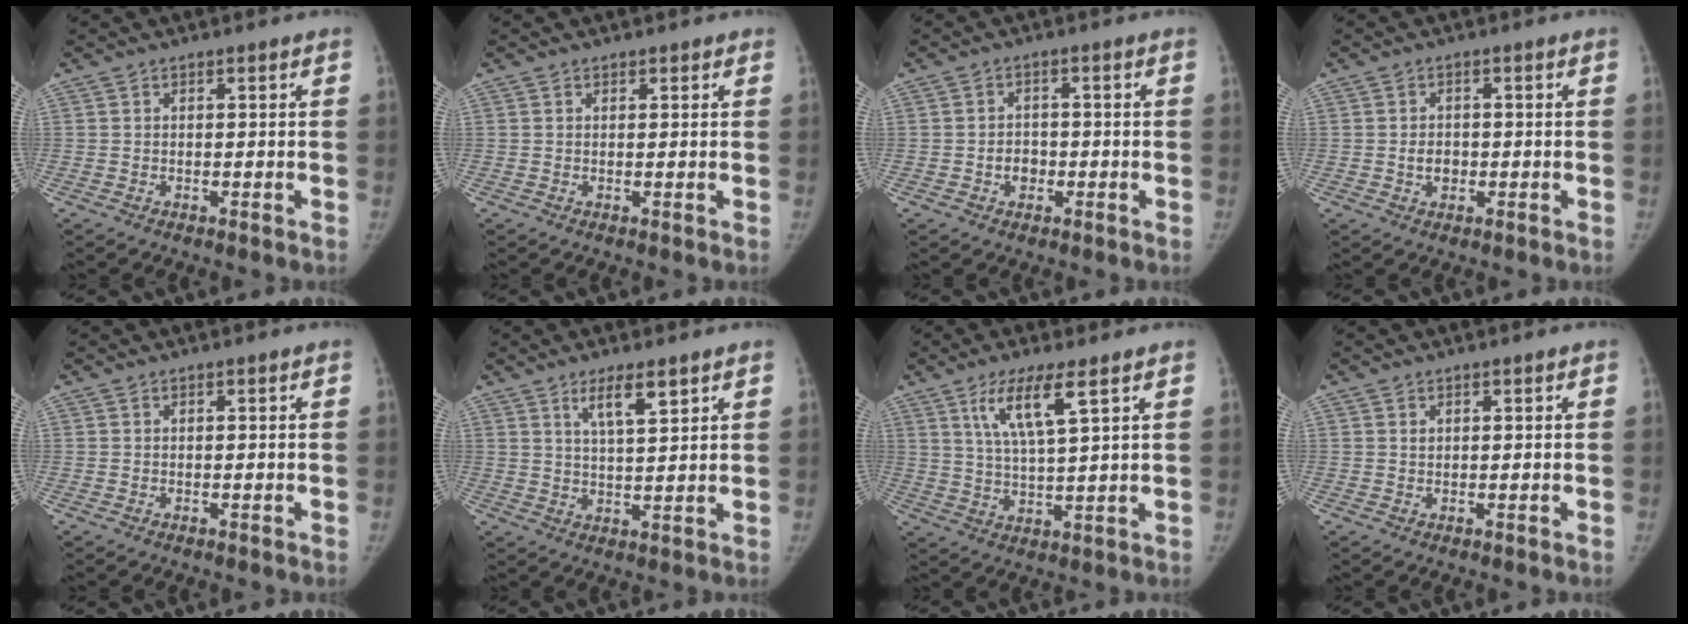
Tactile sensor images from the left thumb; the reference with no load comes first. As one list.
[{"total": 0.9, "force": [0.6, 0.6, 0.0], "torque": [0.008, -0.003, 0.005]}, {"total": 3.2, "force": [-0.9, 2.7, 1.6], "torque": [-0.010, 0.007, -0.016]}, {"total": 2.9, "force": [-0.4, 2.3, 1.7], "torque": [-0.020, 0.003, -0.007]}, {"total": 0.0}, {"total": 5.8, "force": [3.6, 1.3, 4.4], "torque": [-0.070, -0.026, 0.066]}, {"total": 8.6, "force": [4.5, 1.3, 7.2], "torque": [-0.145, -0.025, 0.092]}, {"total": 0.8, "force": [0.5, 0.6, 0.3], "torque": [0.001, -0.003, 0.007]}]